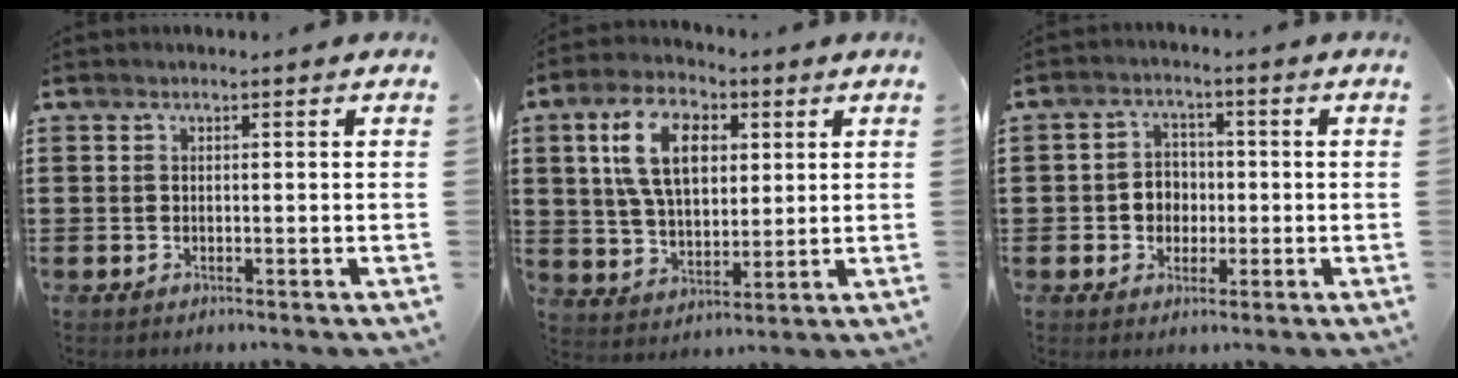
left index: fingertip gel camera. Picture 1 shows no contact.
{"total": 10.9, "force": [3.9, 6.2, 8.0], "torque": [-0.176, 0.013, 0.068]}
{"total": 3.9, "force": [-0.6, 3.5, 1.6], "torque": [-0.041, 0.008, -0.016]}